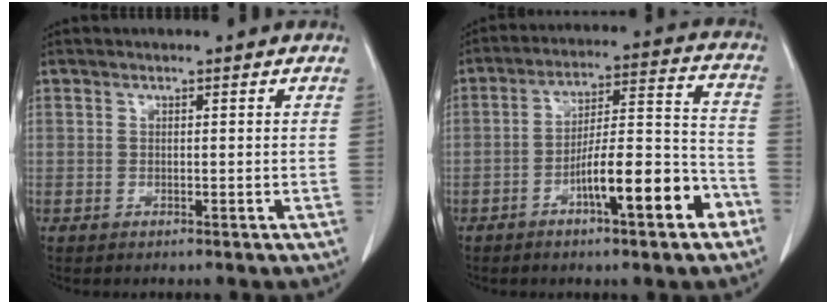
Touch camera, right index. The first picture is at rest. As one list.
[{"total": 12.9, "force": [-6.3, 2.0, 11.1], "torque": [-0.174, 0.019, -0.099]}]